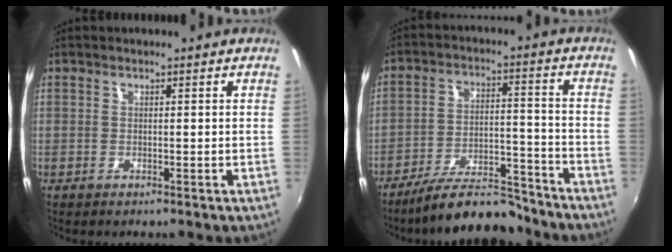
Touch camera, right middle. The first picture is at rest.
{"total": 14.3, "force": [-12.6, 3.2, 5.9], "torque": [-0.118, 0.007, -0.189]}